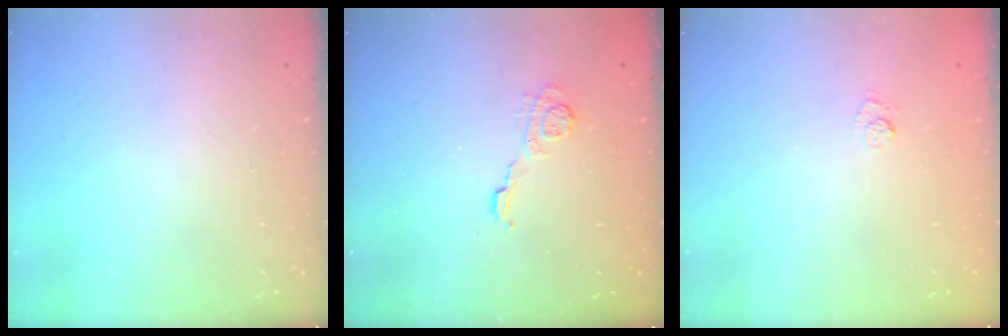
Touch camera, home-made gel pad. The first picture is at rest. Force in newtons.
{"total": 4.9, "press": 4.9, "slide": 0.3}
{"total": 5.6, "press": 5.4, "slide": 1.4}